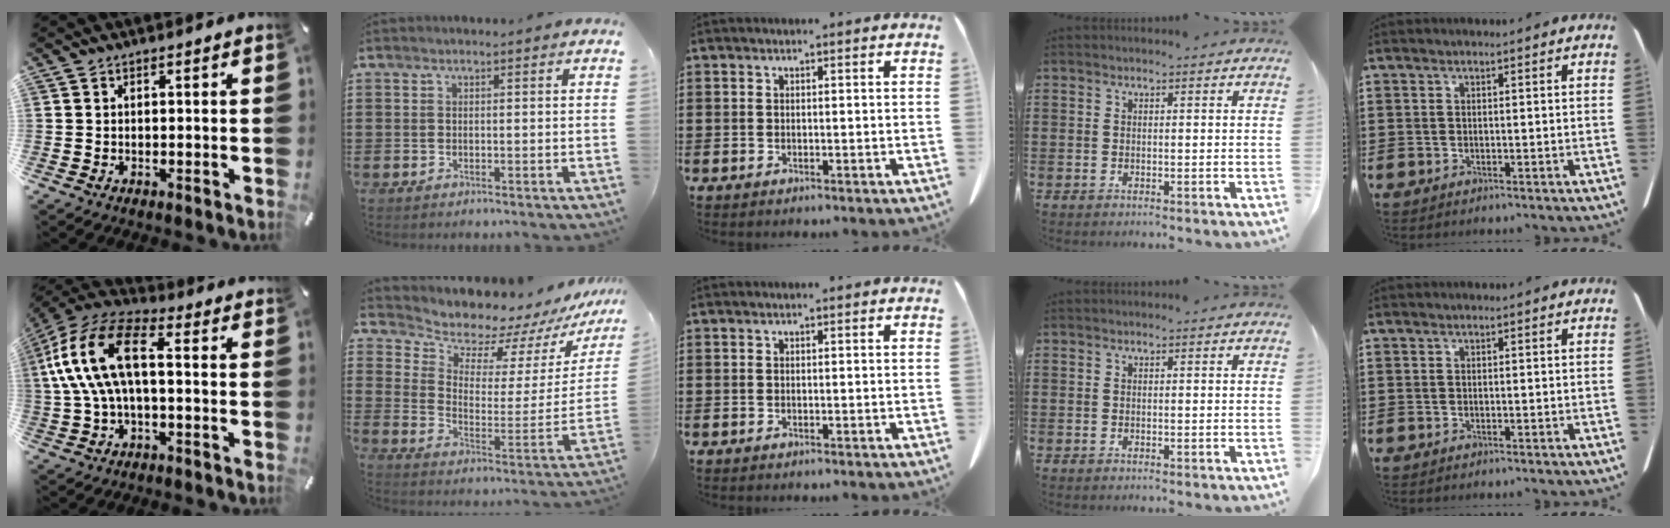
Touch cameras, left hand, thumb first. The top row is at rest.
{"thumb": {"total": 17.3, "force": [1.7, 8.9, 14.8], "torque": [-0.316, 0.006, 0.025]}, "index": {"total": 8.3, "force": [7.8, 2.6, 1.1], "torque": [-0.055, -0.069, 0.135]}}